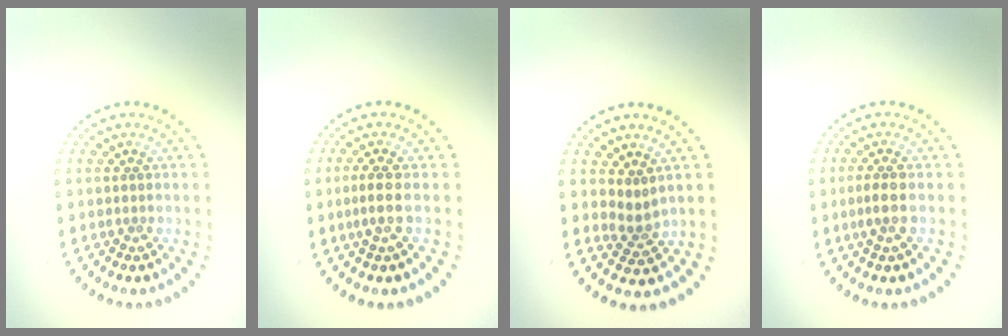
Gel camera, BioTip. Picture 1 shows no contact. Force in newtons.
{"total": 1.7, "press": 1.3, "slide": 1.0}
{"total": 1.9, "press": 1.2, "slide": 1.4}
{"total": 1.7, "press": 1.5, "slide": 0.8}